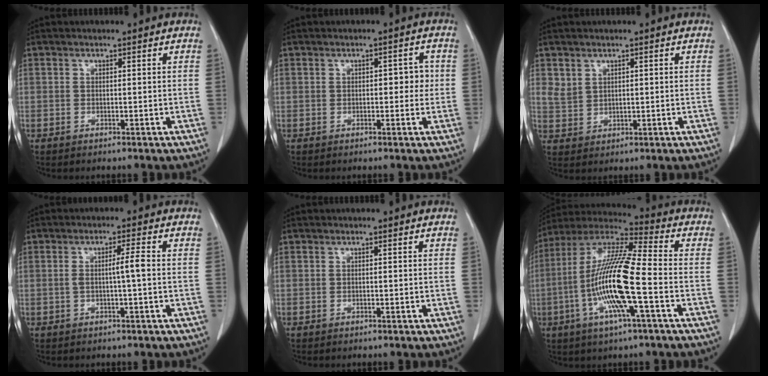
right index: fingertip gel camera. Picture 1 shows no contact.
{"total": 3.2, "force": [0.1, 1.7, 2.8], "torque": [-0.037, 0.021, 0.002]}
{"total": 3.4, "force": [1.5, 2.8, 1.2], "torque": [-0.027, 0.008, 0.042]}
{"total": 3.5, "force": [-0.2, 0.2, 3.5], "torque": [-0.067, 0.007, 0.000]}
{"total": 0.0}
{"total": 17.5, "force": [-4.1, 1.8, 16.9], "torque": [-0.347, -0.005, -0.080]}